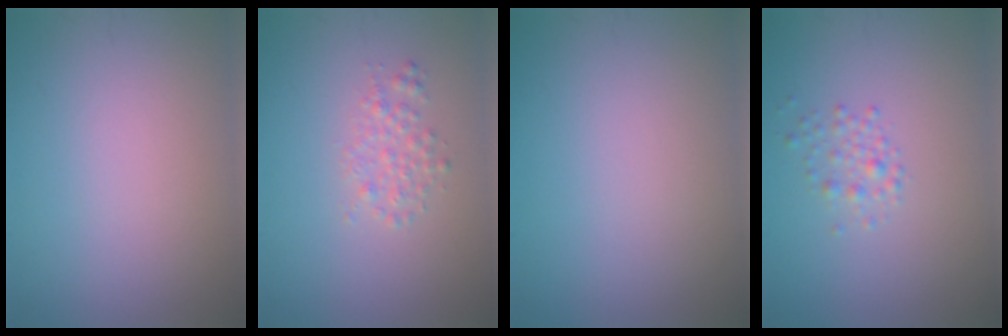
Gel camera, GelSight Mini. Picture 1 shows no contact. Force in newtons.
{"total": 1.6, "press": 1.6, "slide": 0.1}
{"total": 0.0}
{"total": 1.4, "press": 1.4, "slide": 0.0}